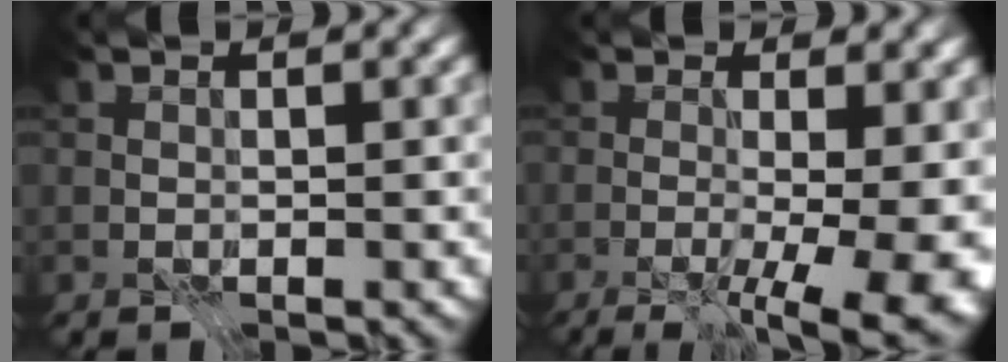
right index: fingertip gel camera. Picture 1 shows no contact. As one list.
[{"total": 9.7, "force": [-2.1, 3.2, 8.9], "torque": [-0.079, -0.015, -0.017]}]